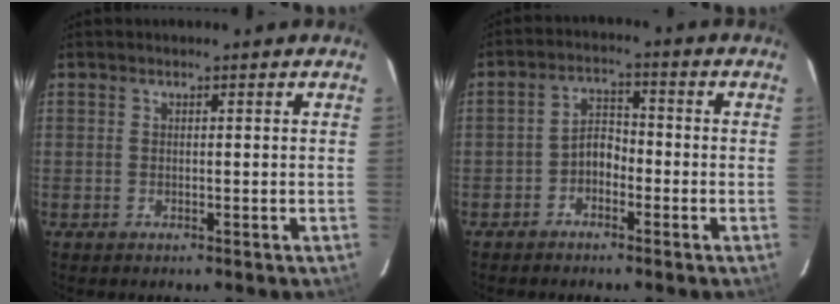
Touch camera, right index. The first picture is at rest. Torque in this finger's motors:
{"motor_torque": [0.52, -0.35, 0.25, 0.06]}